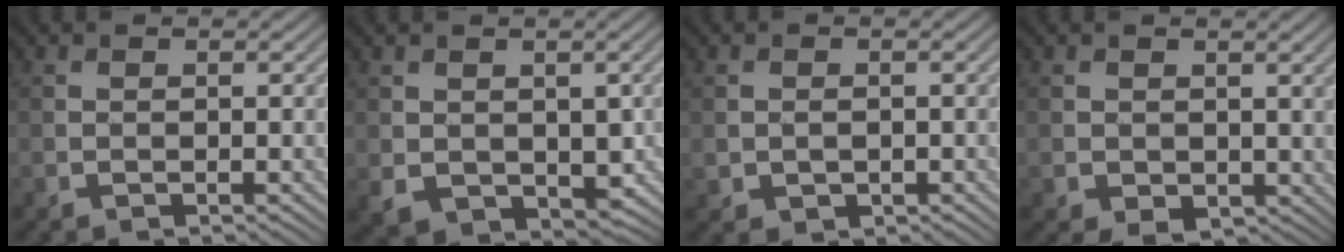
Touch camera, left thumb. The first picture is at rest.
{"total": 5.6, "force": [-0.1, 4.7, 3.0], "torque": [-0.074, -0.034, 0.013]}
{"total": 1.8, "force": [-0.4, 1.5, 0.9], "torque": [-0.018, -0.004, -0.006]}
{"total": 3.5, "force": [-0.8, 2.6, 2.2], "torque": [-0.045, -0.020, -0.013]}